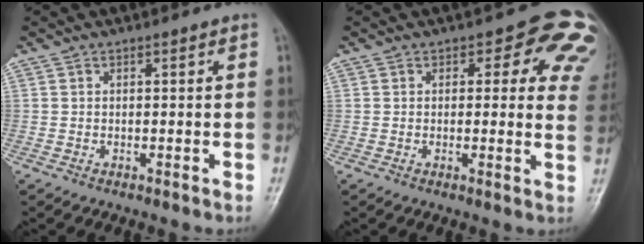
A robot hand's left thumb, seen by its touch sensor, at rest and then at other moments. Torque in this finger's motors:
{"motor_torque": [0.58, 0.59, 0.30, -0.28, 0.03]}